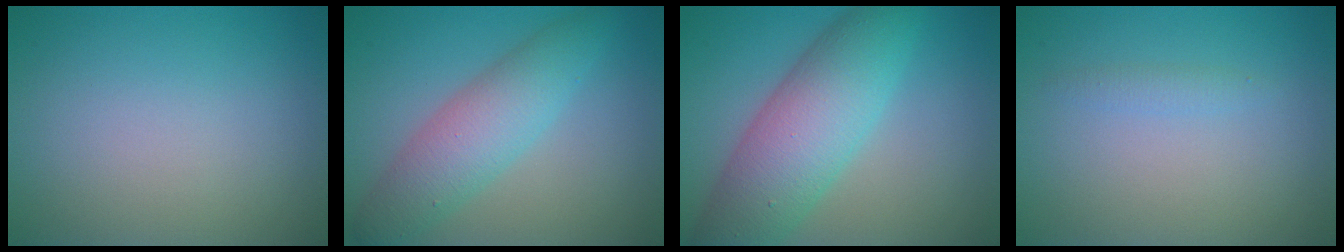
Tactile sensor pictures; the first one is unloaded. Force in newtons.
{"total": 5.0, "press": 5.0, "slide": 0.1}
{"total": 8.1, "press": 8.1, "slide": 0.1}
{"total": 0.9, "press": 0.9, "slide": 0.0}